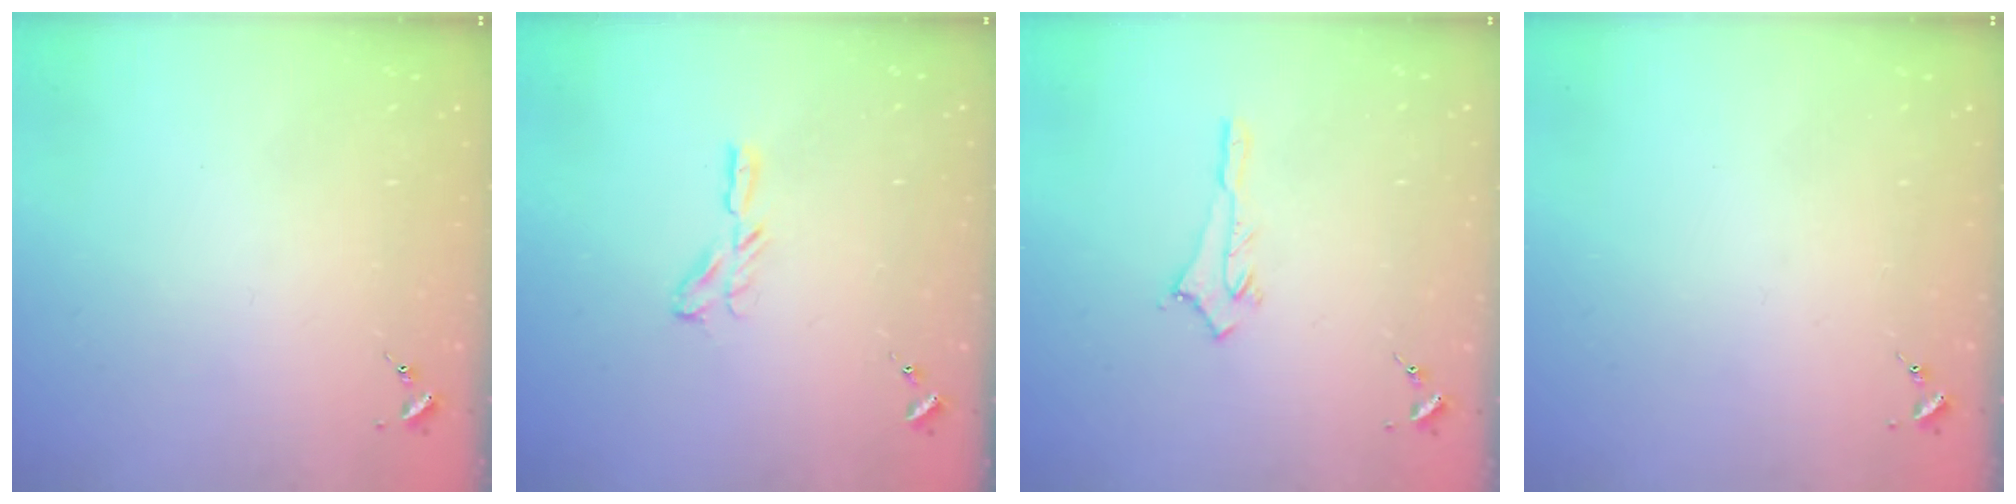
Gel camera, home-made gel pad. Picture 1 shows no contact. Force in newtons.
{"total": 5.9, "press": 5.9, "slide": 0.5}
{"total": 2.8, "press": 2.8, "slide": 0.2}
{"total": 0.0}